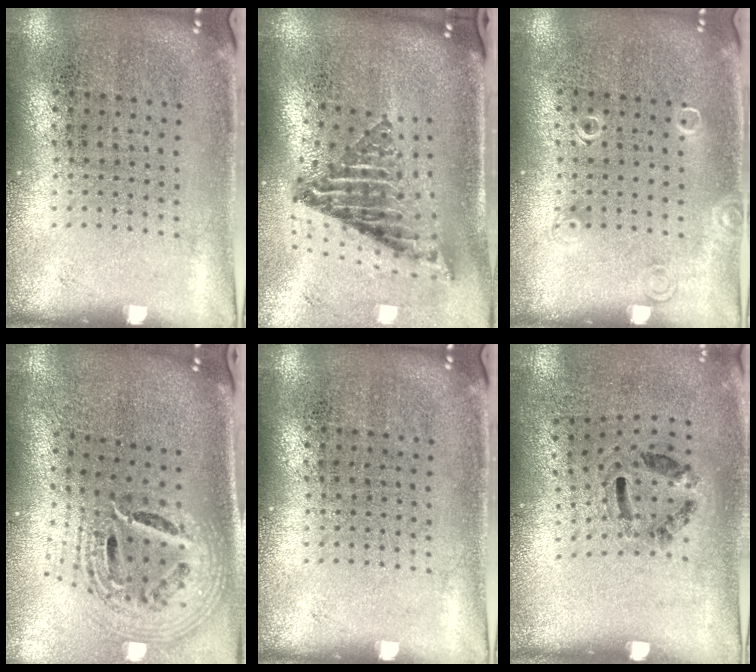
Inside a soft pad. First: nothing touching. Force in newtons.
{"total": 2.6, "press": 1.6, "slide": 2.0}
{"total": 1.0, "press": 1.0, "slide": 0.2}
{"total": 2.6, "press": 1.8, "slide": 1.9}
{"total": 0.0}
{"total": 1.3, "press": 0.7, "slide": 1.0}